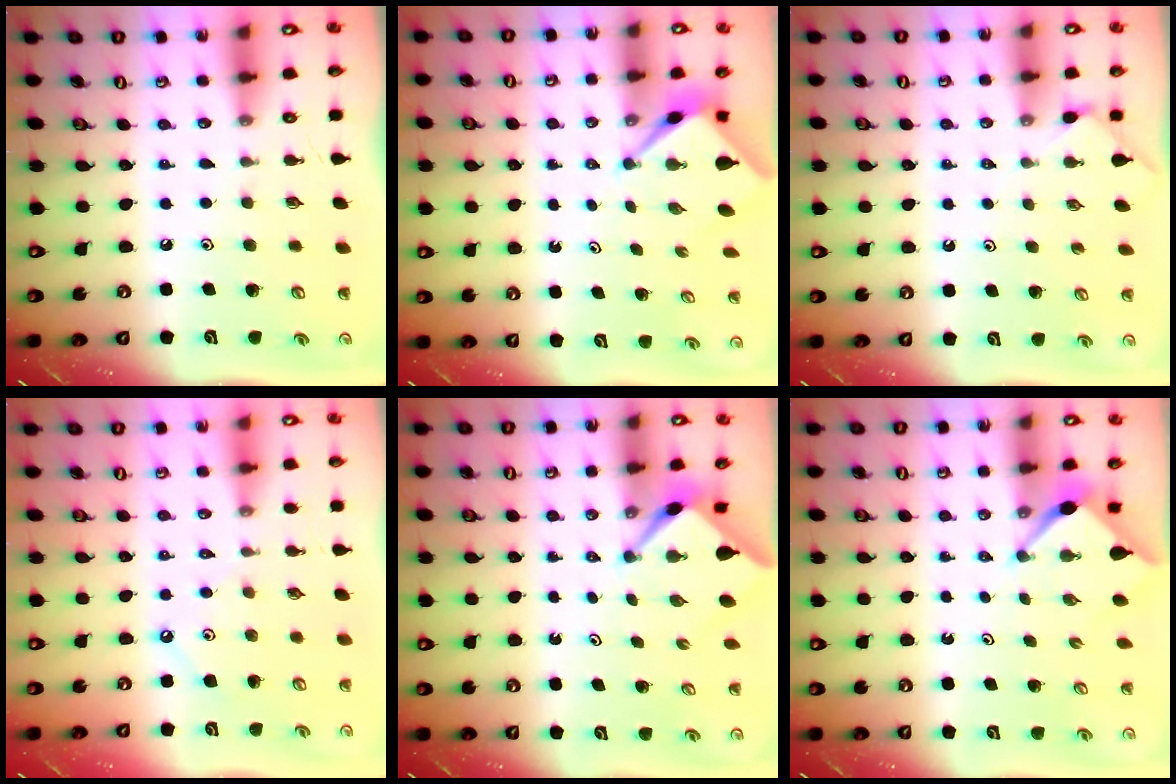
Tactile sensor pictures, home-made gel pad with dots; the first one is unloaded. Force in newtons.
{"total": 2.5, "press": 2.5, "slide": 0.2}
{"total": 0.5, "press": 0.5, "slide": 0.2}
{"total": 2.4, "press": 2.4, "slide": 0.4}
{"total": 2.6, "press": 2.6, "slide": 0.3}
{"total": 3.4, "press": 3.3, "slide": 0.4}